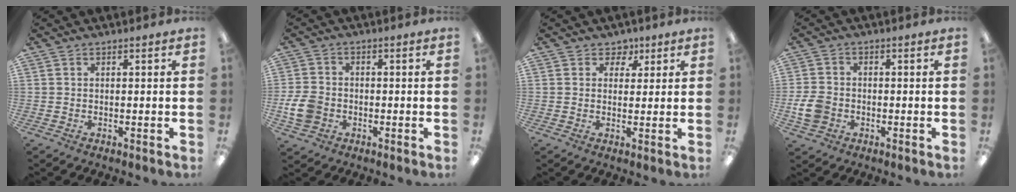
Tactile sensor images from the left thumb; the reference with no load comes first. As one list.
[{"total": 7.3, "force": [-1.7, 5.9, 3.9], "torque": [-0.084, 0.010, -0.030]}, {"total": 3.9, "force": [2.2, 3.1, 0.6], "torque": [0.000, -0.008, 0.036]}, {"total": 6.4, "force": [-1.5, 5.2, 3.4], "torque": [-0.067, 0.008, -0.026]}]